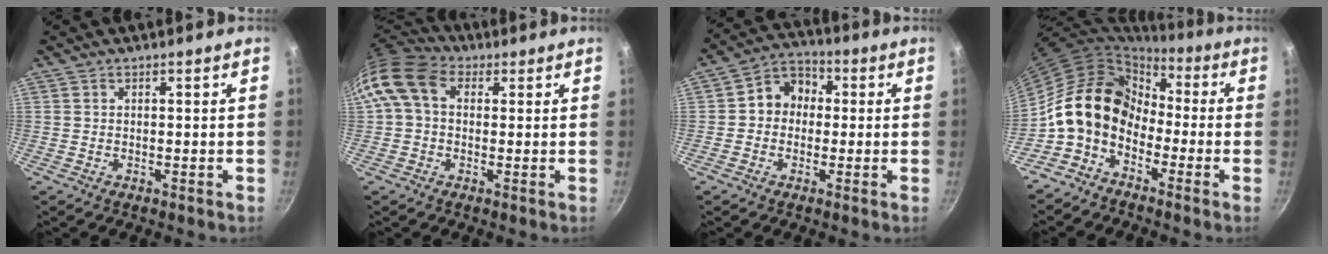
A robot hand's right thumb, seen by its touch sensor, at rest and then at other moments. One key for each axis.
{"total": 11.9, "fx": 2.5, "fy": 8.7, "fz": 7.7, "tx": -0.145, "ty": 0.023, "tz": 0.027}
{"total": 7.7, "fx": 0.3, "fy": 6.7, "fz": 3.9, "tx": -0.021, "ty": 0.022, "tz": -0.014}
{"total": 12.0, "fx": -2.5, "fy": 9.3, "fz": 7.2, "tx": -0.091, "ty": 0.039, "tz": -0.065}